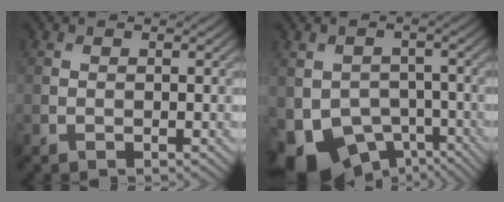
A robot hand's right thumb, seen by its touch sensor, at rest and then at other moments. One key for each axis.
{"total": 9.7, "fx": -4.9, "fy": 6.9, "fz": 4.8, "tx": -0.097, "ty": -0.030, "tz": -0.082}